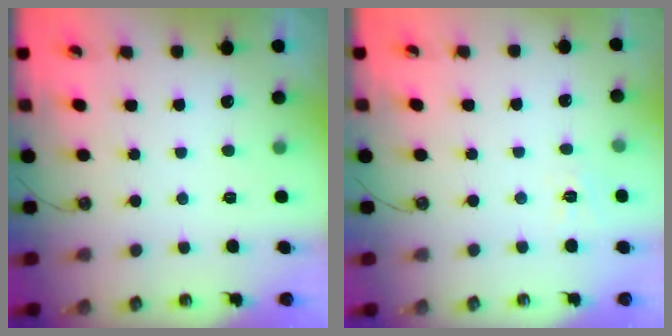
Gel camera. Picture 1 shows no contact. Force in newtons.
{"total": 3.7, "press": 3.6, "slide": 0.6}